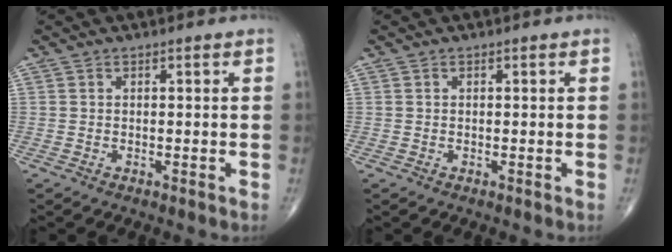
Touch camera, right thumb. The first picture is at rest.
{"total": 0.0}